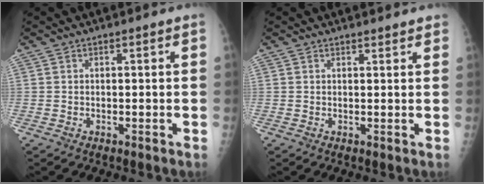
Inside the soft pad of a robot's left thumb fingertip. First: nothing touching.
{"total": 1.6, "force": [1.5, 0.3, 0.6], "torque": [-0.002, -0.004, 0.019]}